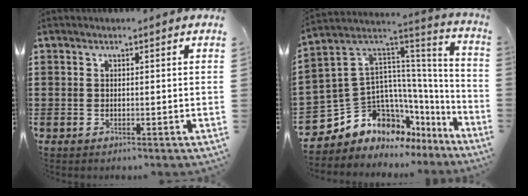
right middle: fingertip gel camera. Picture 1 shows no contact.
{"total": 10.3, "force": [-5.1, 7.8, 4.2], "torque": [-0.132, -0.025, -0.100]}